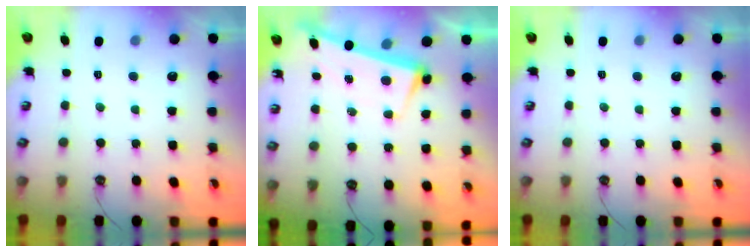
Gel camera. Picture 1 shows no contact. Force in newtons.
{"total": 2.5, "press": 2.4, "slide": 0.8}
{"total": 0.0}